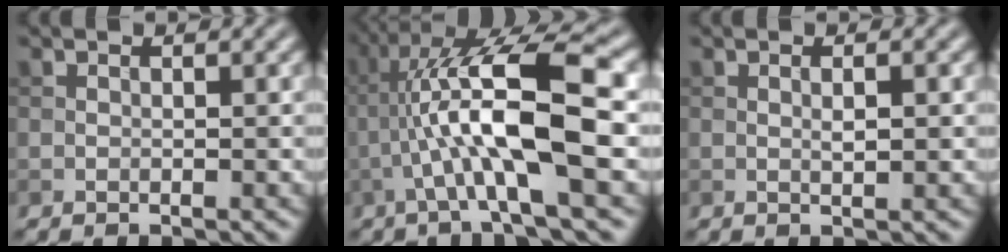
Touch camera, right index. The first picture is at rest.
{"total": 10.3, "force": [-0.8, 2.2, 10.0], "torque": [-0.183, 0.023, -0.015]}
{"total": 1.1, "force": [0.2, 0.2, 1.1], "torque": [-0.022, -0.001, 0.004]}